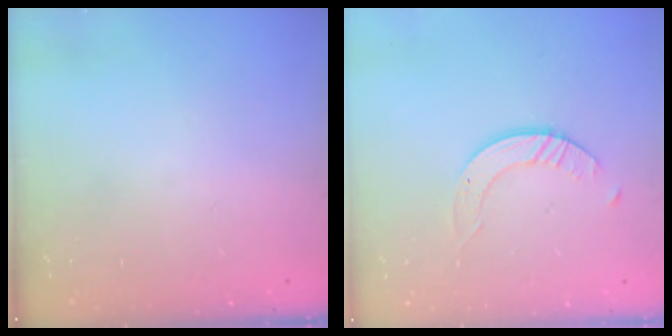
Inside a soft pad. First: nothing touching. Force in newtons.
{"total": 2.5, "press": 2.5, "slide": 0.3}